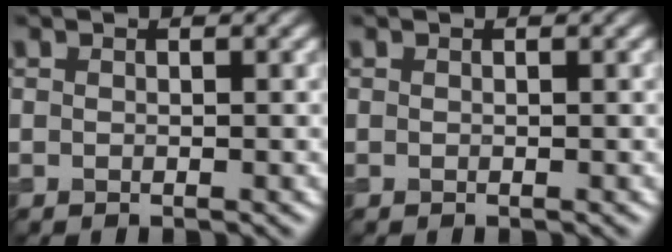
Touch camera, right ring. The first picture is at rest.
{"total": 0.0}